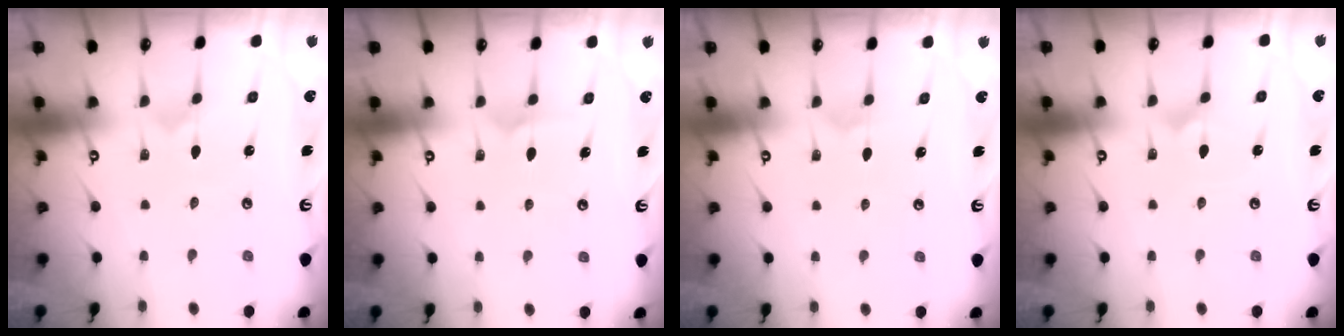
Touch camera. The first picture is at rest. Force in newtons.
{"total": 5.3, "press": 5.3, "slide": 0.3}
{"total": 3.8, "press": 3.8, "slide": 0.3}
{"total": 2.7, "press": 2.7, "slide": 0.1}